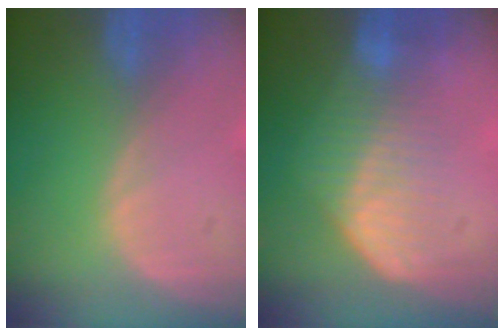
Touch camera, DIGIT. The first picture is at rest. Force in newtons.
{"total": 7.6, "press": 6.3, "slide": 4.2}